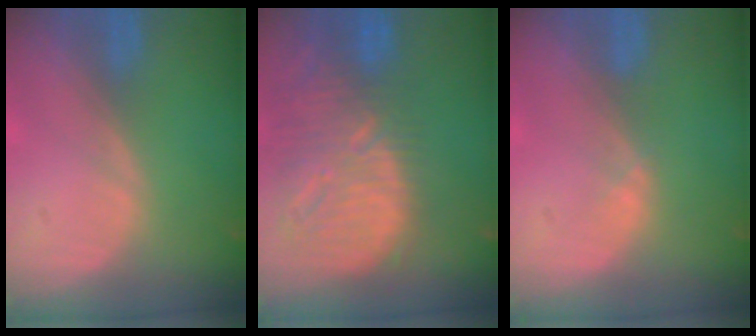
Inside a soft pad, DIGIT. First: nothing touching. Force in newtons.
{"total": 13.4, "press": 11.5, "slide": 7.0}
{"total": 0.7, "press": 0.6, "slide": 0.4}